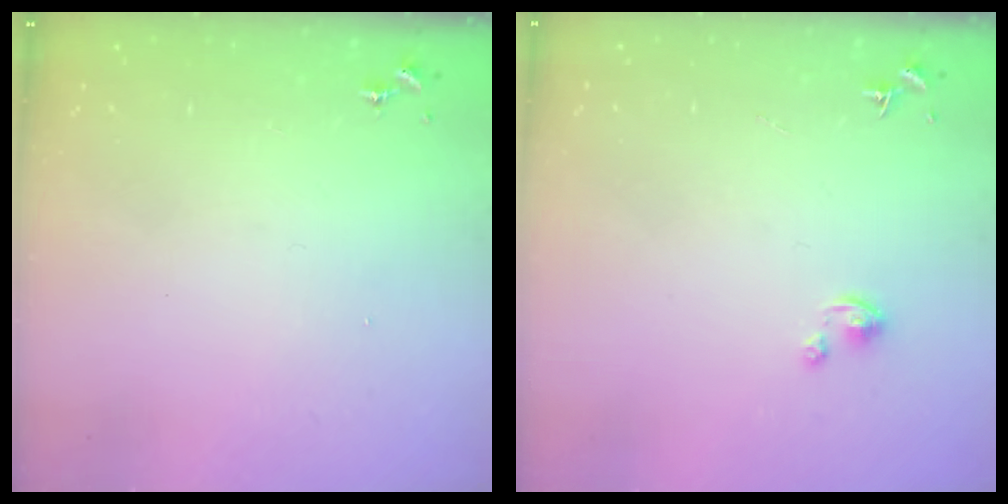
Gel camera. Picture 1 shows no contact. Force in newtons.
{"total": 2.7, "press": 2.7, "slide": 0.3}